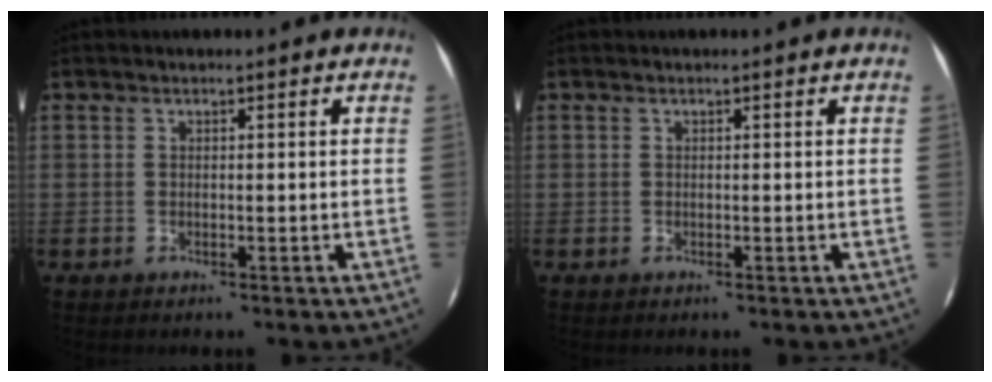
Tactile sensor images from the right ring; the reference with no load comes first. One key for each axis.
{"total": 0.0}